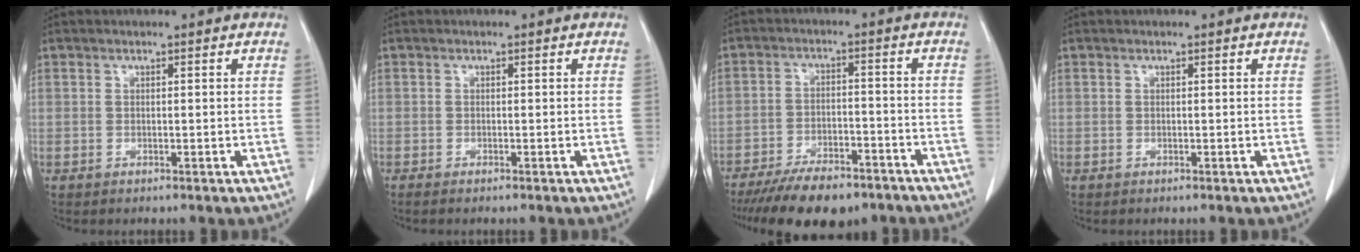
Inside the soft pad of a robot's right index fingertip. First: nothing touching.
{"total": 1.2, "force": [-1.0, 0.0, 0.7], "torque": [-0.011, -0.001, -0.011]}
{"total": 12.6, "force": [-9.9, 4.5, 6.4], "torque": [-0.092, -0.007, -0.151]}
{"total": 0.0}